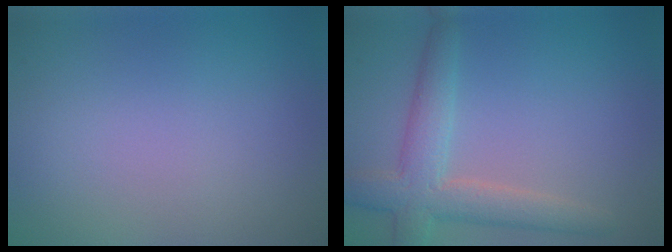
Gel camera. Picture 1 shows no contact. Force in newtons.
{"total": 4.7, "press": 4.7, "slide": 0.4}